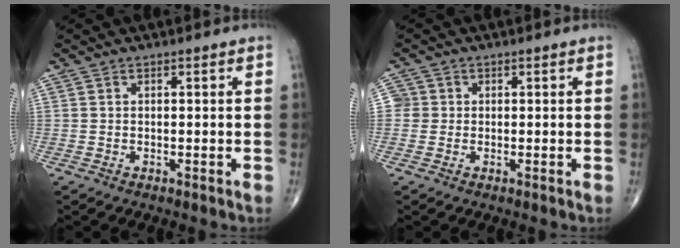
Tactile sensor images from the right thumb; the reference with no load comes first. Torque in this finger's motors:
{"motor_torque": [-0.20, -0.03, 0.19, 0.14, -0.07]}